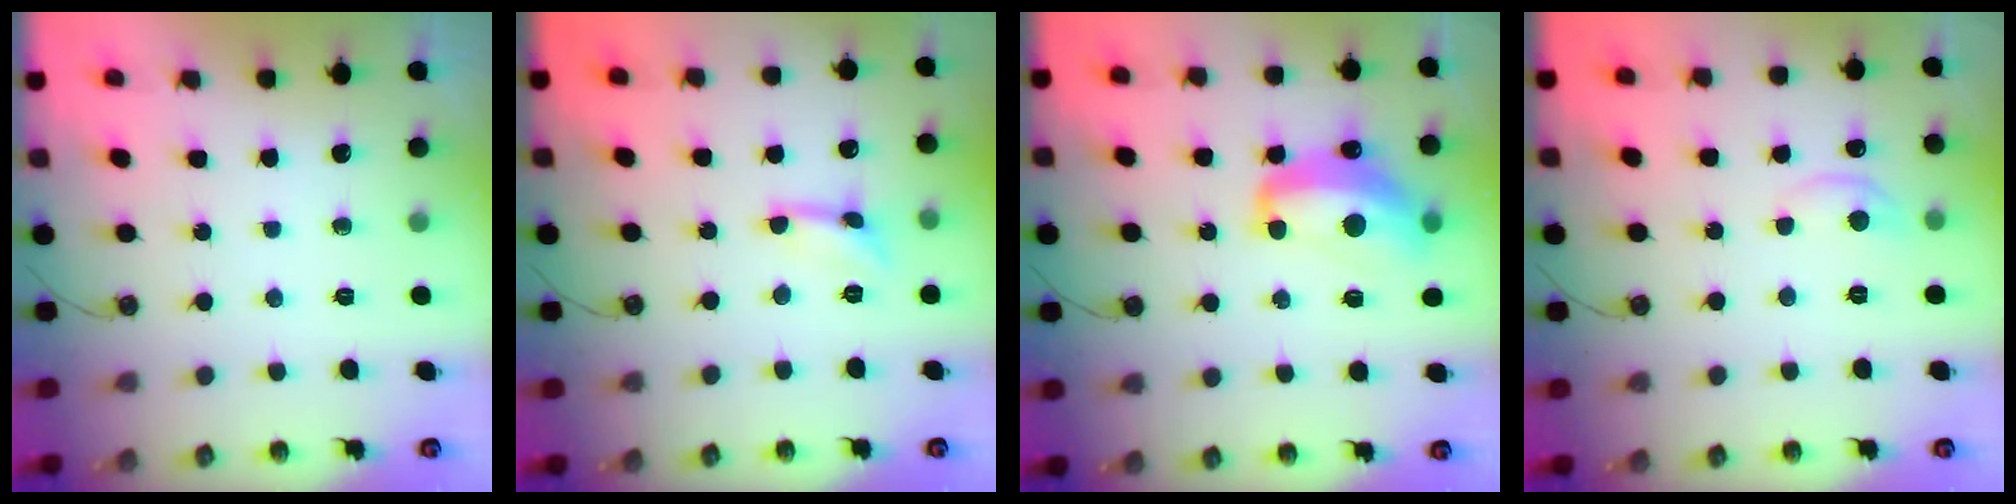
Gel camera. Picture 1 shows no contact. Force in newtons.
{"total": 2.8, "press": 2.8, "slide": 0.4}
{"total": 8.8, "press": 8.8, "slide": 0.8}
{"total": 0.0}